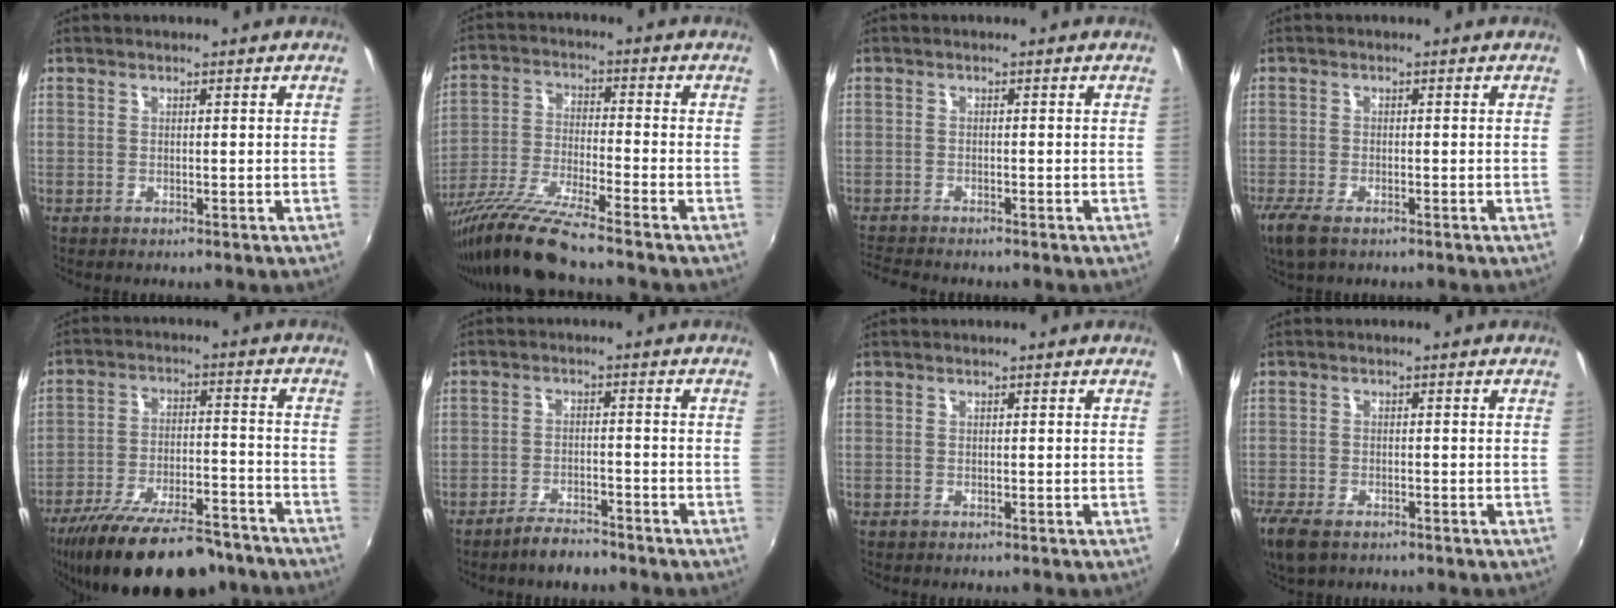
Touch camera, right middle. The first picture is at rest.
{"total": 12.8, "force": [-10.6, -0.8, 7.1], "torque": [-0.142, -0.029, -0.202]}
{"total": 5.0, "force": [-4.6, 0.5, 1.9], "torque": [-0.054, -0.023, -0.084]}
{"total": 5.2, "force": [-3.6, 1.8, 3.3], "torque": [-0.083, -0.021, -0.068]}
{"total": 22.6, "force": [-18.2, 6.9, 11.6], "torque": [-0.217, -0.030, -0.267]}
{"total": 4.7, "force": [-4.1, 1.2, 1.9], "torque": [-0.054, 0.001, -0.069]}
{"total": 0.0}
{"total": 6.3, "force": [-4.5, 2.7, 3.5], "torque": [-0.093, -0.025, -0.086]}